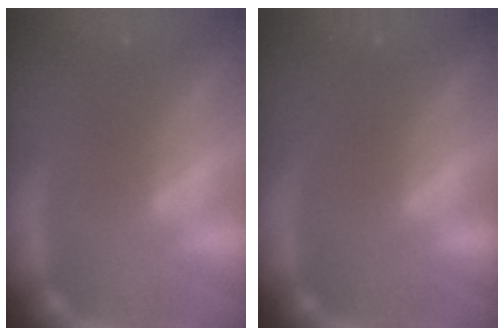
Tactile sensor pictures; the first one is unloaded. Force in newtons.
{"total": 0.0}